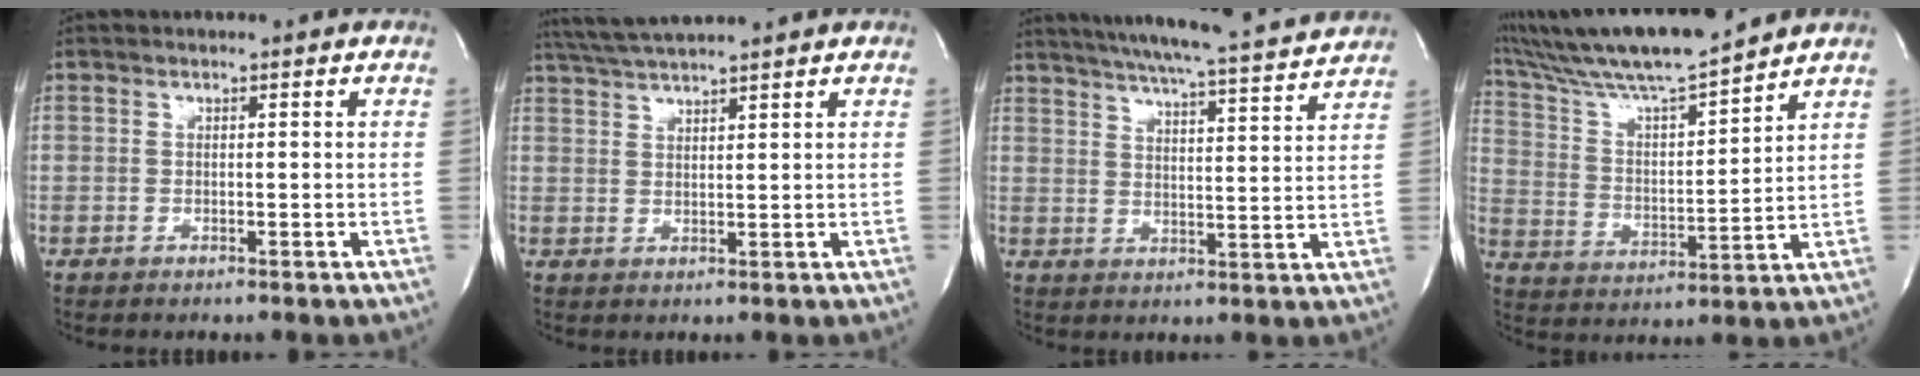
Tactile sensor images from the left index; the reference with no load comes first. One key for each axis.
{"total": 6.9, "fx": 6.3, "fy": -0.9, "fz": 2.8, "tx": -0.059, "ty": 0.023, "tz": 0.111}
{"total": 19.9, "fx": 18.4, "fy": 0.6, "fz": 7.6, "tx": -0.128, "ty": -0.010, "tz": 0.246}
{"total": 16.0, "fx": 14.0, "fy": 0.3, "fz": 7.8, "tx": -0.152, "ty": 0.002, "tz": 0.248}